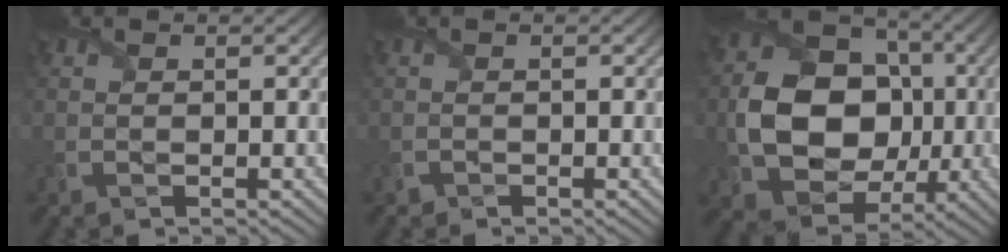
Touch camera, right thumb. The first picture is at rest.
{"total": 0.6, "force": [-0.5, 0.3, -0.1], "torque": [0.002, -0.001, -0.010]}
{"total": 13.3, "force": [-0.7, 10.7, 7.9], "torque": [-0.151, -0.009, -0.012]}